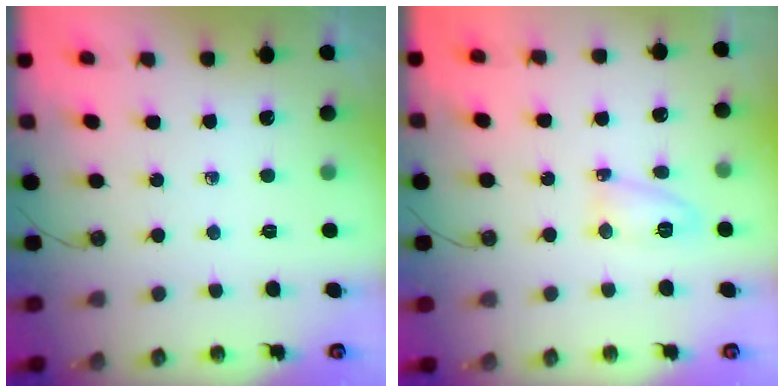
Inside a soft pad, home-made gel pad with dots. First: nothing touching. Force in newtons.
{"total": 5.5, "press": 5.5, "slide": 0.6}